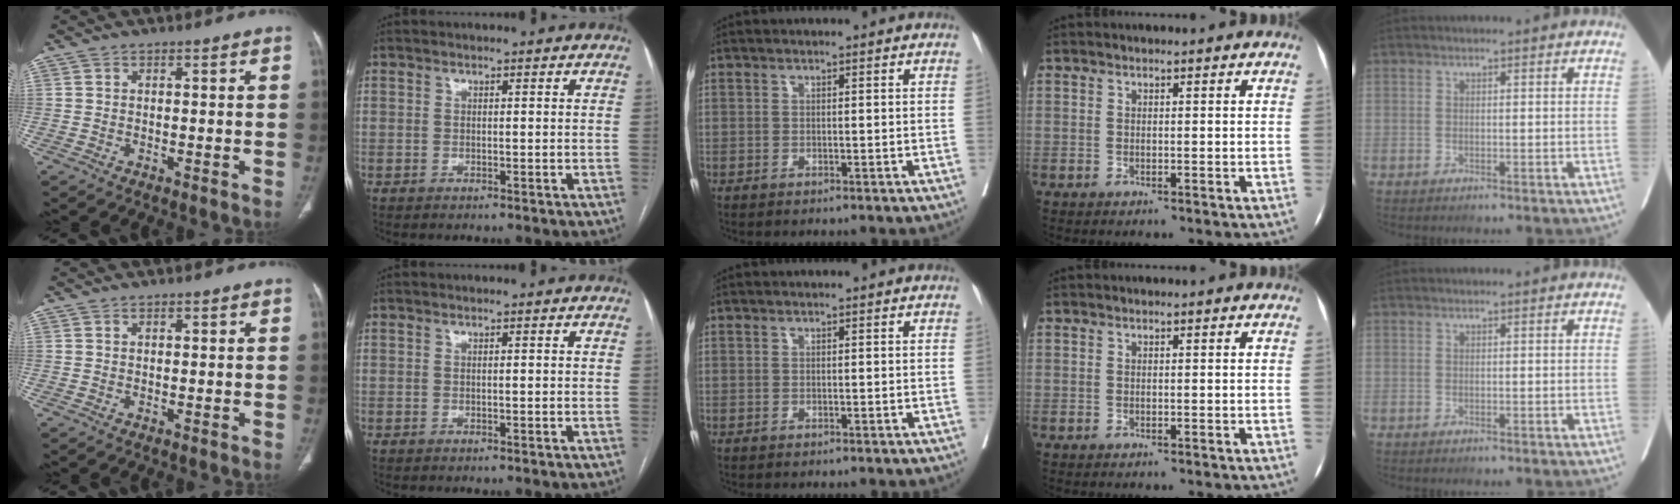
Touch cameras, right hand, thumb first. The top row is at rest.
{"thumb": {"total": 0.5, "force": [0.3, 0.3, 0.4], "torque": [-0.006, 0.000, 0.005]}, "index": {"total": 0.6, "force": [0.0, 0.1, 0.6], "torque": [-0.011, 0.001, 0.002]}}